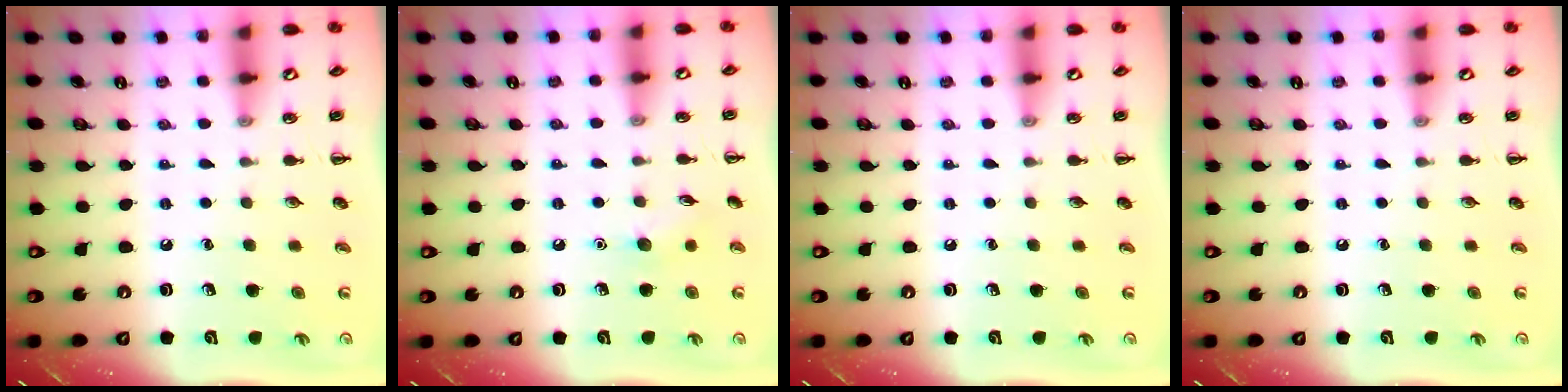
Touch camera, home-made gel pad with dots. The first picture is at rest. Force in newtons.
{"total": 6.5, "press": 6.2, "slide": 1.8}
{"total": 0.0}
{"total": 0.0}